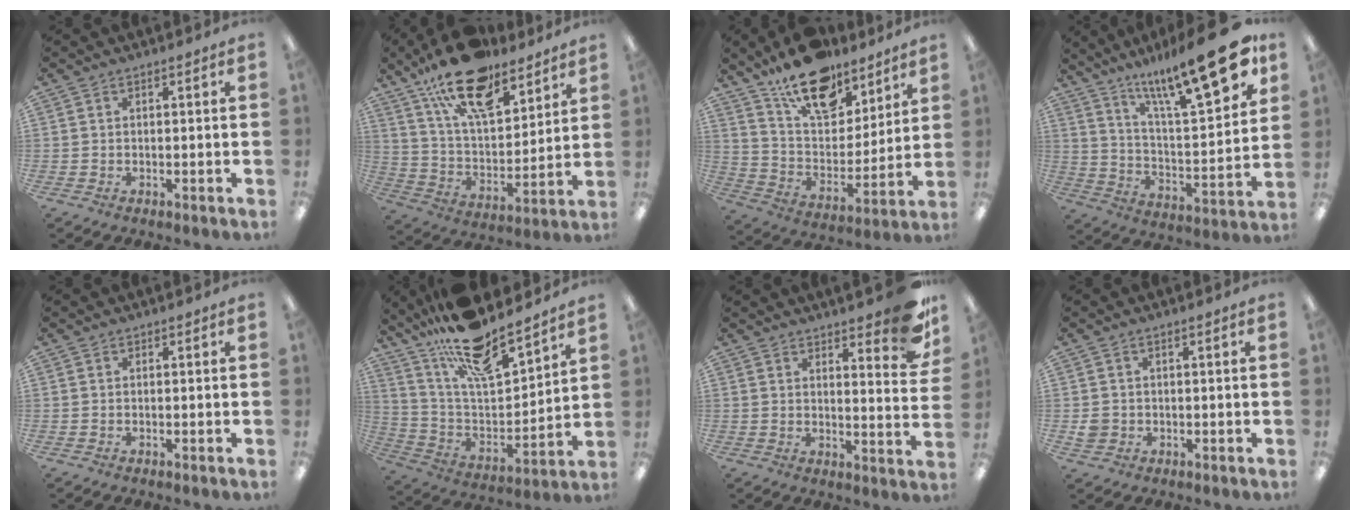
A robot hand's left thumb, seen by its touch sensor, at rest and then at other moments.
{"total": 20.0, "force": [14.3, 8.3, 11.2], "torque": [-0.196, -0.075, 0.250]}
{"total": 18.7, "force": [13.7, 9.2, 8.8], "torque": [-0.146, -0.085, 0.242]}
{"total": 23.2, "force": [16.3, 5.6, 15.6], "torque": [-0.222, -0.105, 0.257]}
{"total": 0.0}
{"total": 19.2, "force": [16.2, 4.9, 9.2], "torque": [-0.166, -0.113, 0.279]}
{"total": 10.2, "force": [7.7, 2.7, 6.2], "torque": [-0.066, -0.057, 0.129]}
{"total": 2.4, "force": [0.0, 2.2, 1.0], "torque": [-0.020, 0.004, -0.002]}